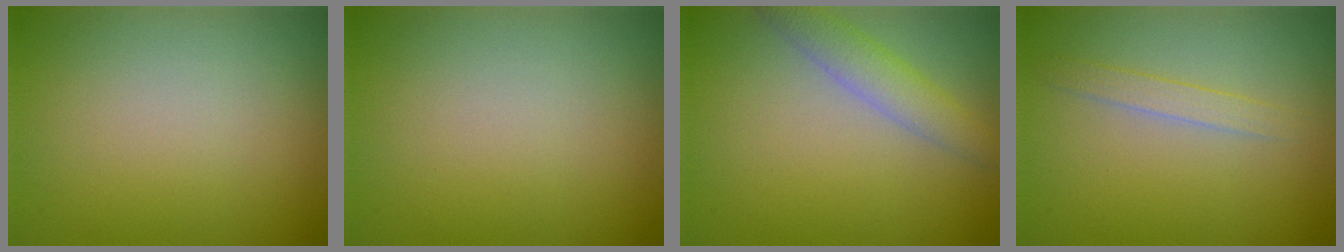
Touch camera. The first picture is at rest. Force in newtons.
{"total": 0.0}
{"total": 2.9, "press": 2.9, "slide": 0.2}
{"total": 1.5, "press": 1.5, "slide": 0.1}